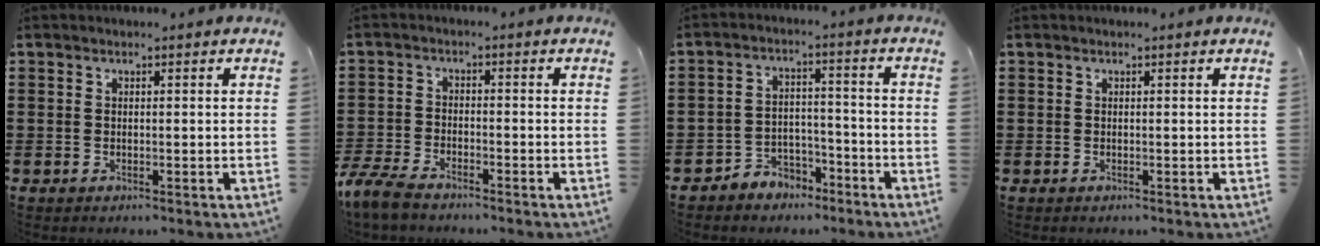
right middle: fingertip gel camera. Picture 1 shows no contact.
{"total": 4.7, "force": [-4.1, 1.1, 1.9], "torque": [-0.068, -0.009, -0.089]}
{"total": 4.1, "force": [-3.8, 1.7, 0.2], "torque": [-0.011, 0.009, -0.078]}
{"total": 0.0}